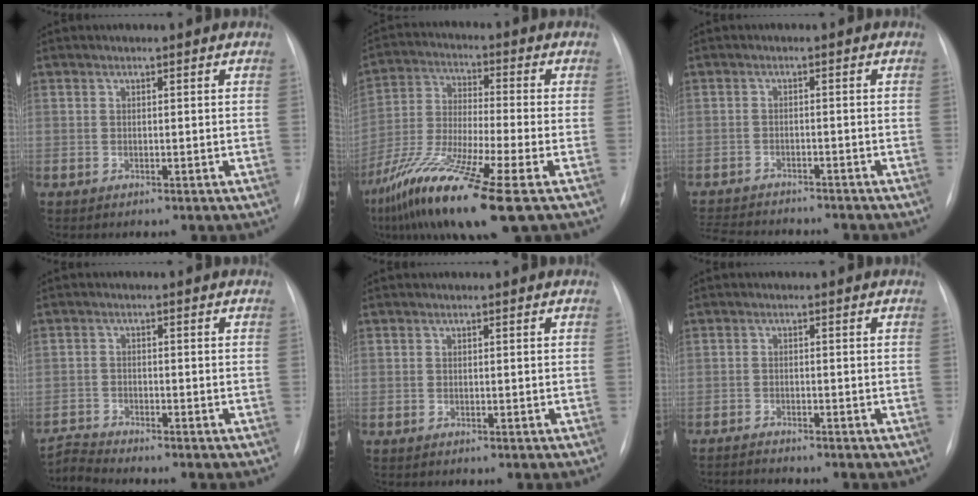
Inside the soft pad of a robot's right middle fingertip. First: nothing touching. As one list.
[{"total": 15.8, "force": [-9.1, 0.3, 12.9], "torque": [-0.276, -0.050, -0.169]}, {"total": 12.3, "force": [-11.3, 2.3, 4.2], "torque": [-0.085, -0.006, -0.158]}, {"total": 3.4, "force": [-3.0, -1.4, -0.8], "torque": [0.009, -0.016, -0.059]}, {"total": 0.0}, {"total": 2.7, "force": [-2.7, -0.6, 0.2], "torque": [-0.001, -0.012, -0.044]}]